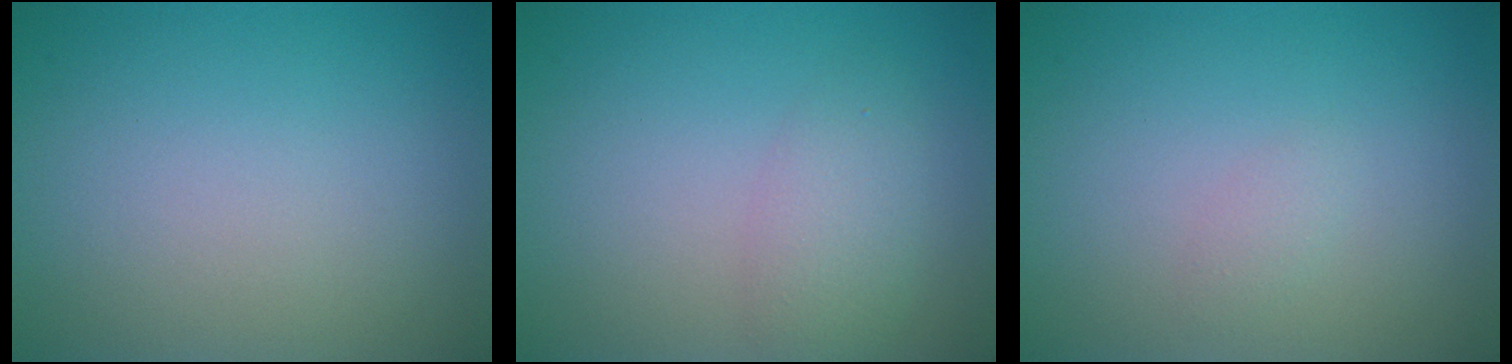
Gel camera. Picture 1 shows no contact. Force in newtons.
{"total": 2.4, "press": 2.4, "slide": 0.1}
{"total": 0.7, "press": 0.7, "slide": 0.0}